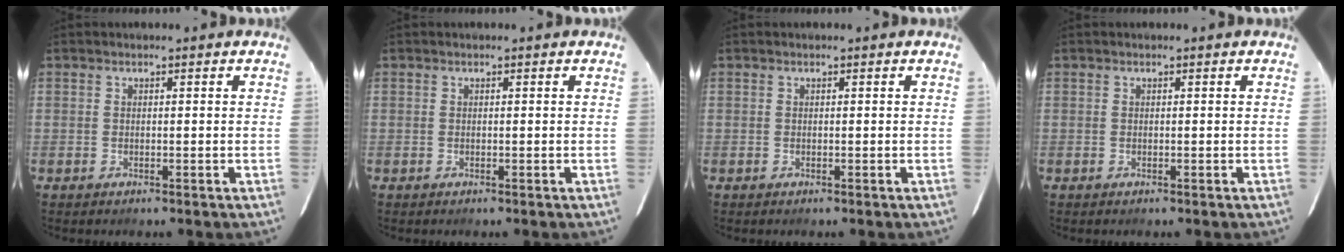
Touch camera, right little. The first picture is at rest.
{"total": 0.0}
{"total": 0.0}
{"total": 0.0}